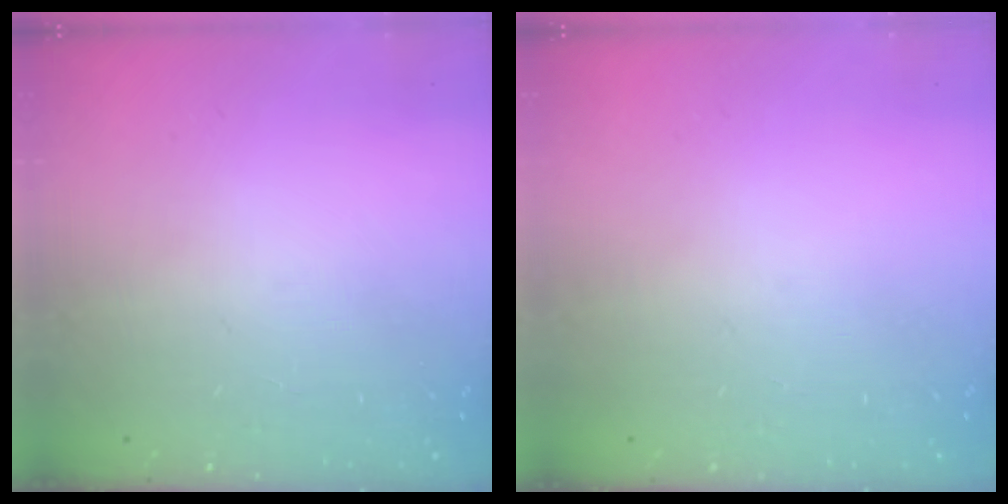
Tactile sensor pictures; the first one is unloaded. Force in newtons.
{"total": 0.0}